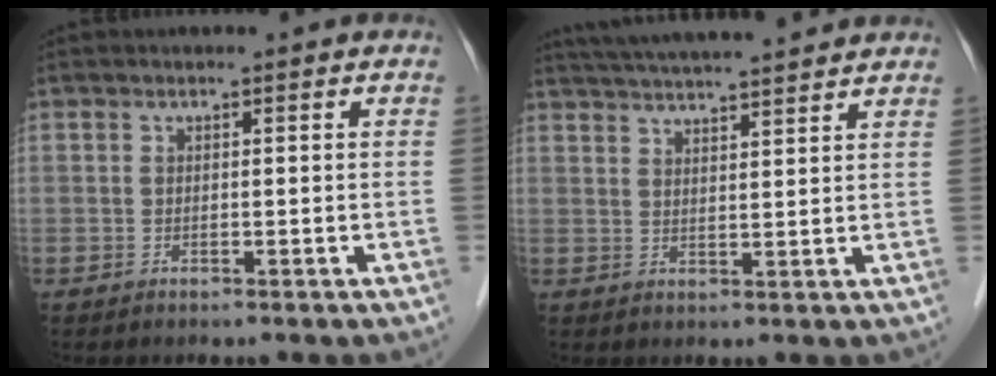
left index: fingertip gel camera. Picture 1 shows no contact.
{"total": 14.5, "force": [13.1, 1.1, 6.1], "torque": [-0.109, 0.035, 0.193]}